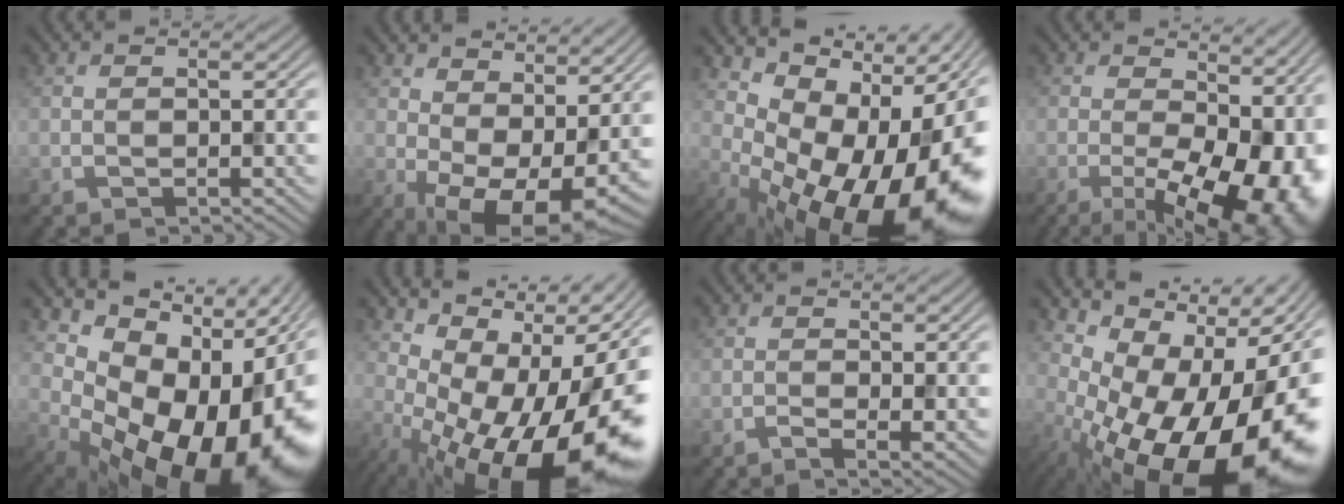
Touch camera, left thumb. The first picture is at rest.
{"total": 11.8, "force": [1.1, 6.3, 10.0], "torque": [-0.153, -0.017, 0.037]}
{"total": 18.0, "force": [-2.7, 9.9, 14.7], "torque": [-0.165, -0.023, -0.025]}
{"total": 16.3, "force": [-2.5, 7.9, 14.0], "torque": [-0.166, -0.021, -0.017]}
{"total": 18.4, "force": [-2.7, 11.9, 13.7], "torque": [-0.164, -0.044, -0.017]}
{"total": 17.1, "force": [-2.6, 7.0, 15.4], "torque": [-0.186, 0.002, -0.032]}
{"total": 1.9, "force": [-0.8, 0.3, 1.7], "torque": [-0.031, -0.005, -0.017]}
{"total": 19.4, "force": [-5.4, 10.0, 15.7], "torque": [-0.191, -0.016, -0.071]}